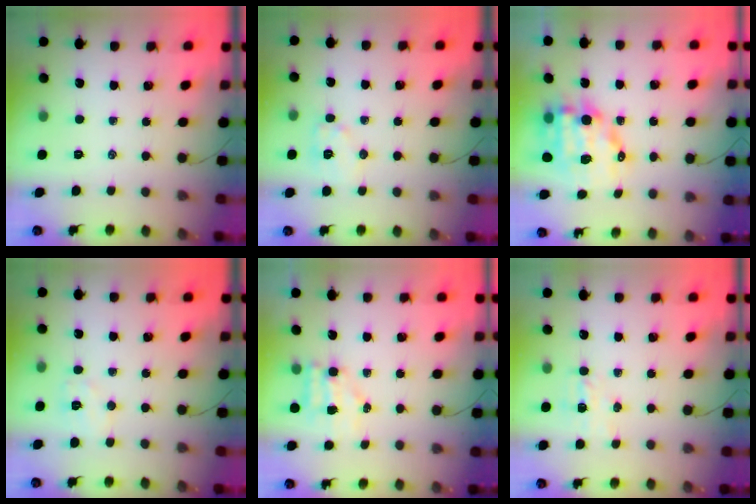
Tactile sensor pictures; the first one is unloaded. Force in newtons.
{"total": 7.7, "press": 7.7, "slide": 0.4}
{"total": 13.0, "press": 12.7, "slide": 2.9}
{"total": 6.1, "press": 6.0, "slide": 1.0}
{"total": 5.3, "press": 5.2, "slide": 0.7}
{"total": 4.4, "press": 4.3, "slide": 1.1}